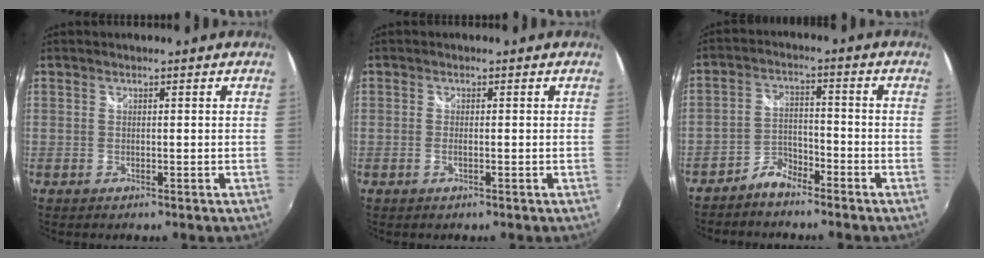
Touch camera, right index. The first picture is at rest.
{"total": 1.1, "force": [-0.4, 0.1, 1.0], "torque": [-0.021, 0.000, -0.009]}
{"total": 4.9, "force": [-4.3, 1.9, 1.5], "torque": [-0.036, 0.011, -0.081]}